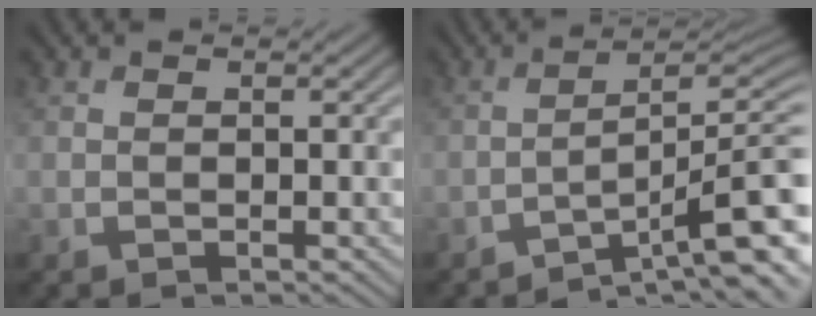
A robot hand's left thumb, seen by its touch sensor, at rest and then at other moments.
{"total": 10.4, "force": [-6.0, 1.5, 8.4], "torque": [-0.115, 0.014, -0.091]}